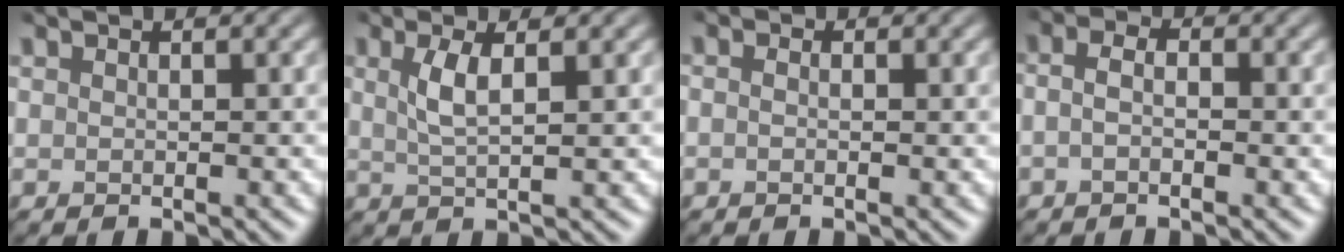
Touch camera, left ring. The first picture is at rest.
{"total": 2.1, "force": [0.2, 0.5, 2.1], "torque": [-0.040, -0.008, 0.001]}
{"total": 0.6, "force": [-0.5, 0.3, 0.1], "torque": [-0.001, -0.002, -0.013]}
{"total": 2.1, "force": [-0.9, 1.3, 1.4], "torque": [-0.011, 0.000, -0.032]}